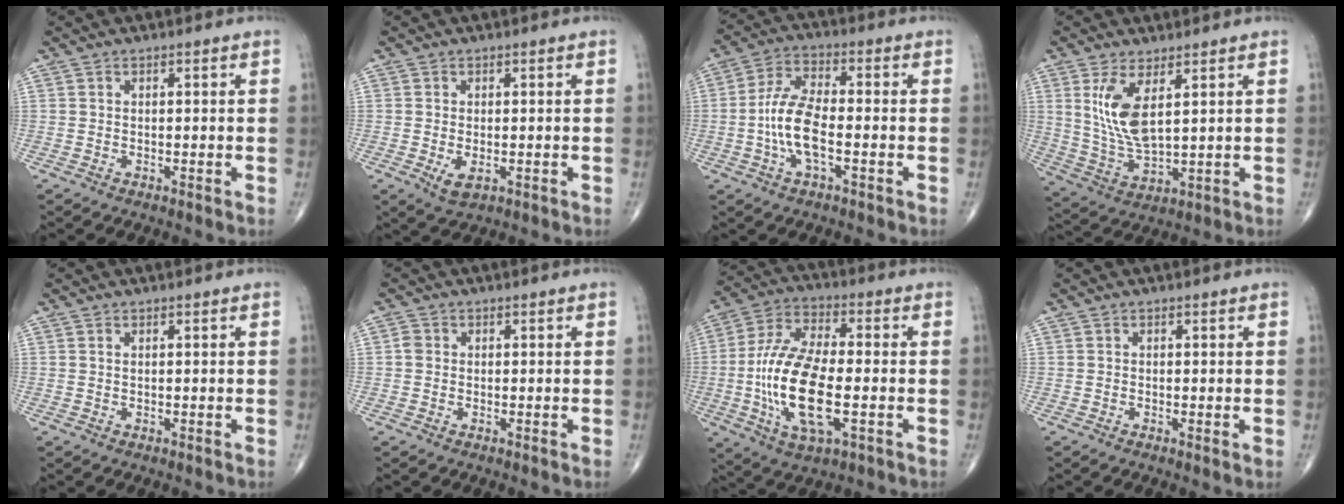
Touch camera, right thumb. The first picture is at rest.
{"total": 2.9, "force": [-0.7, 1.6, 2.4], "torque": [-0.041, -0.006, -0.005]}
{"total": 9.7, "force": [-2.1, 3.8, 8.7], "torque": [-0.185, 0.024, -0.045]}
{"total": 9.8, "force": [3.4, 3.8, 8.3], "torque": [-0.170, -0.026, 0.081]}
{"total": 0.0}
{"total": 1.6, "force": [-0.1, 1.5, 0.7], "torque": [-0.004, 0.004, -0.005]}
{"total": 17.7, "force": [-3.1, 7.3, 15.9], "torque": [-0.322, 0.014, -0.057]}
{"total": 0.7, "force": [-0.1, 0.2, 0.7], "torque": [-0.017, -0.004, -0.004]}